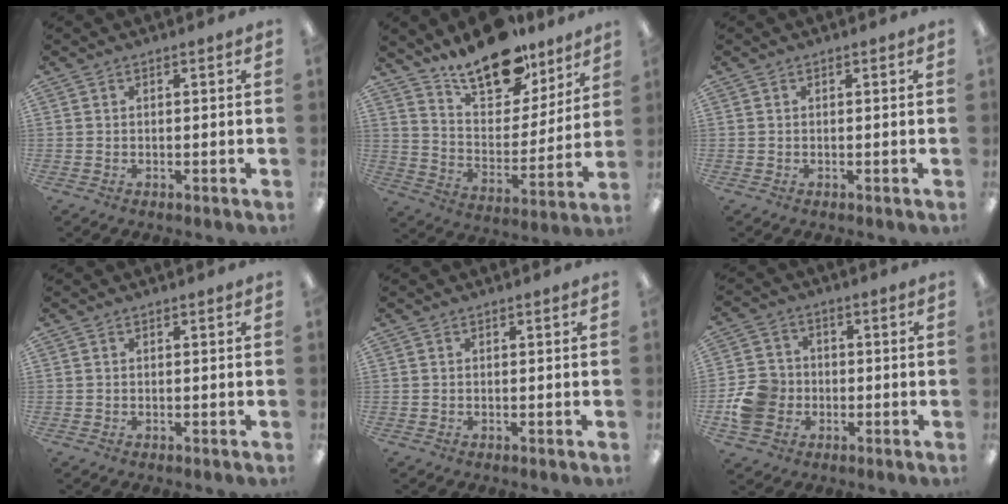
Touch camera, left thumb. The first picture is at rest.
{"total": 18.0, "force": [14.2, 7.9, 7.7], "torque": [-0.130, -0.097, 0.251]}
{"total": 0.0}
{"total": 0.0}
{"total": 0.0}
{"total": 9.0, "force": [-1.8, 8.0, 3.7], "torque": [-0.073, 0.021, -0.031]}